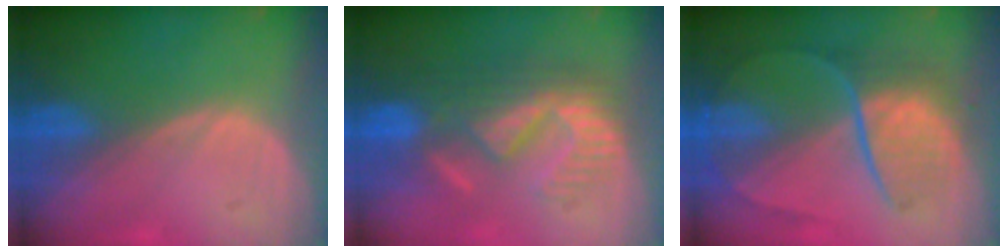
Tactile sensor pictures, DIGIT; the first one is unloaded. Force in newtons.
{"total": 9.1, "press": 8.9, "slide": 1.9}
{"total": 8.8, "press": 7.5, "slide": 4.6}